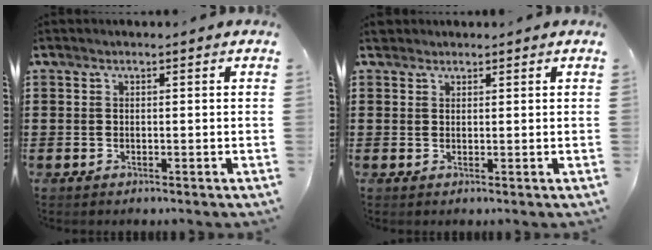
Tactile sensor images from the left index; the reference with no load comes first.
{"total": 1.4, "force": [1.2, 0.7, 0.2], "torque": [-0.008, 0.004, 0.024]}